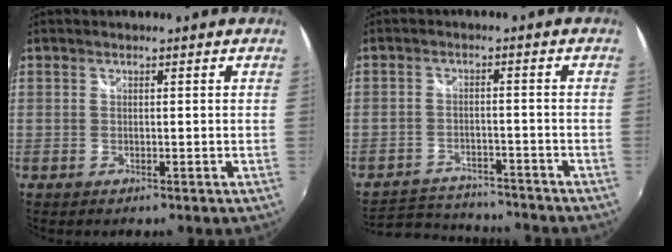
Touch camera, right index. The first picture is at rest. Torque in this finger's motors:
{"motor_torque": [-0.54, -0.55, -0.01, -0.01]}